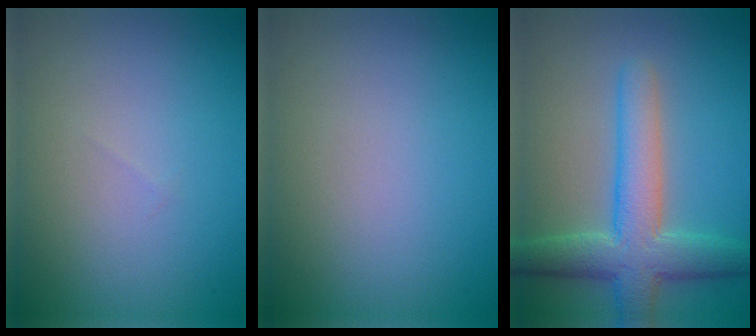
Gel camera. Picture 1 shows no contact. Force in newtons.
{"total": 0.0}
{"total": 6.3, "press": 6.3, "slide": 0.2}